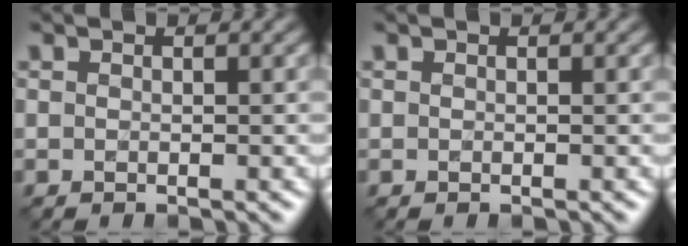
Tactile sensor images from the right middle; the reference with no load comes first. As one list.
[{"total": 0.0}]